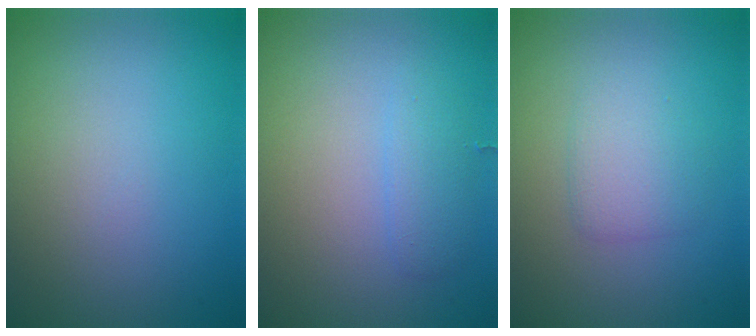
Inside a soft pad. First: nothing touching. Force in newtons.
{"total": 1.7, "press": 1.7, "slide": 0.2}
{"total": 2.0, "press": 2.0, "slide": 0.2}